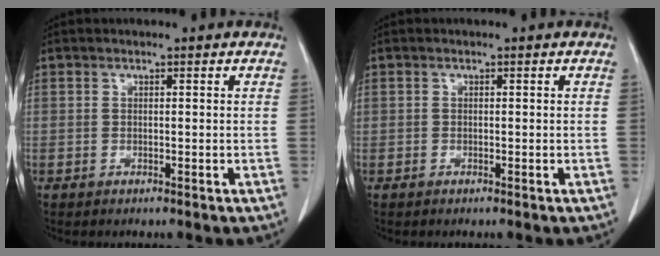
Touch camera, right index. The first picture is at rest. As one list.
[{"total": 0.6, "force": [-0.2, 0.5, 0.3], "torque": [-0.008, 0.004, -0.002]}]